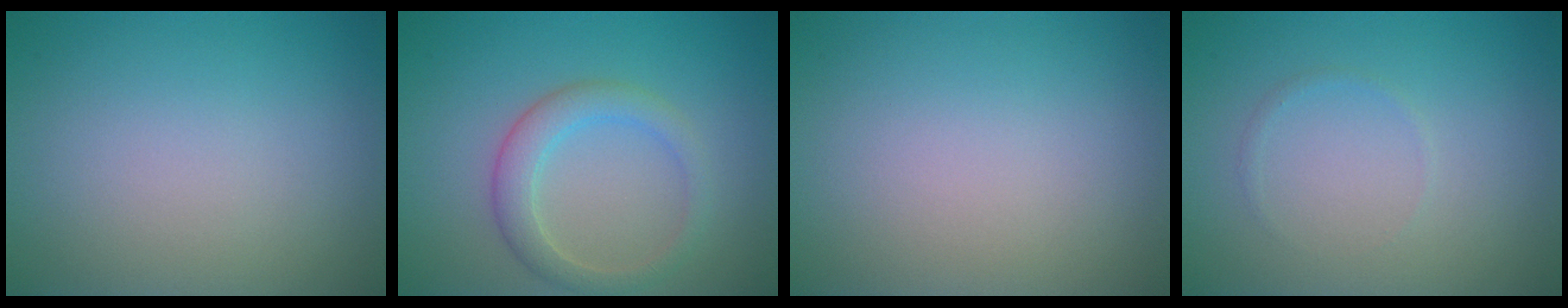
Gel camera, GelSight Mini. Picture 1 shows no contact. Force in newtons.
{"total": 3.0, "press": 3.0, "slide": 0.0}
{"total": 0.0}
{"total": 0.5, "press": 0.5, "slide": 0.0}